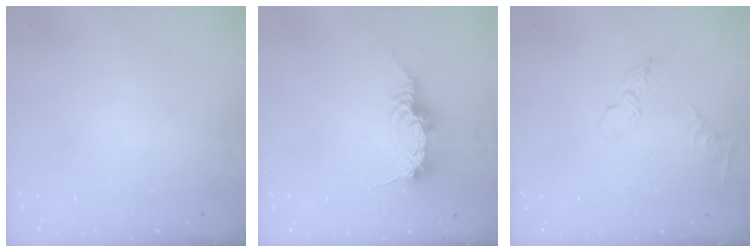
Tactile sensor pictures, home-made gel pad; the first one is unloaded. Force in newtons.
{"total": 9.1, "press": 9.0, "slide": 1.0}
{"total": 6.9, "press": 6.9, "slide": 0.9}